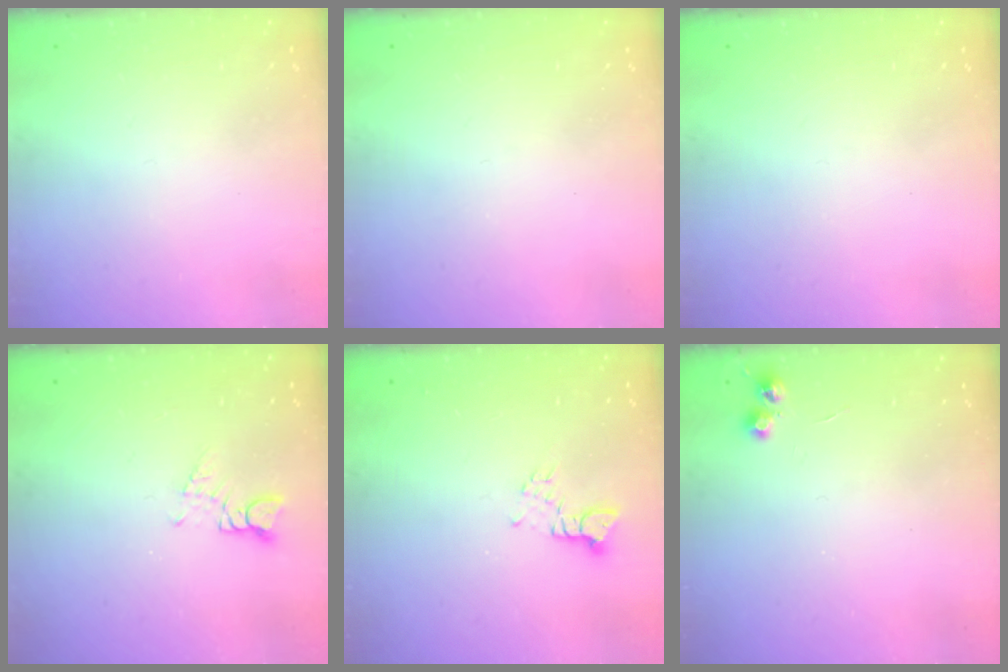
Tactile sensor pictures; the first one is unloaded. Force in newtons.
{"total": 0.0}
{"total": 0.0}
{"total": 1.5, "press": 1.5, "slide": 0.2}
{"total": 2.5, "press": 2.5, "slide": 0.1}
{"total": 5.2, "press": 5.2, "slide": 0.5}